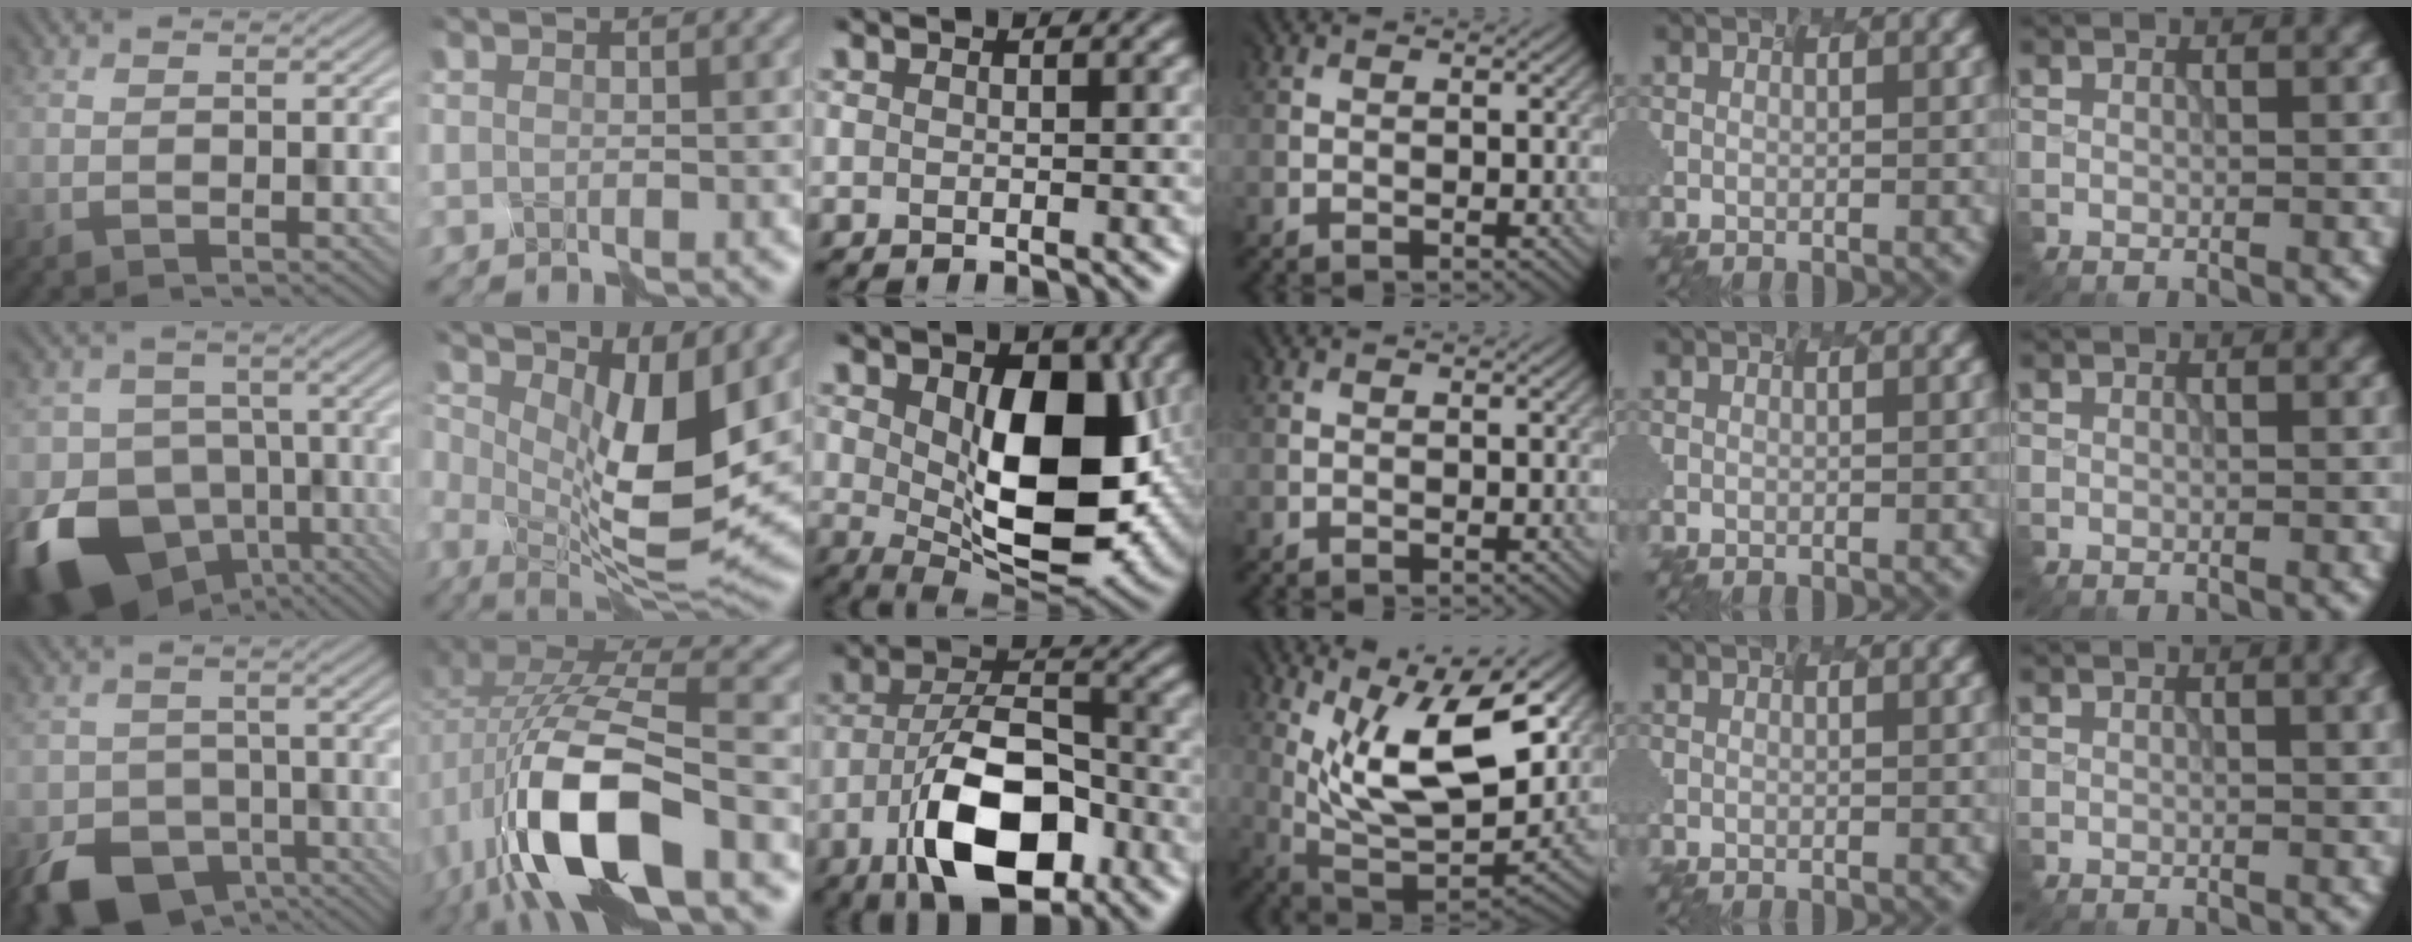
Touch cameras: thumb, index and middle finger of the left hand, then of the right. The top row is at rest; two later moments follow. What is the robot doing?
{"motion": "disassemble", "object": "markers"}